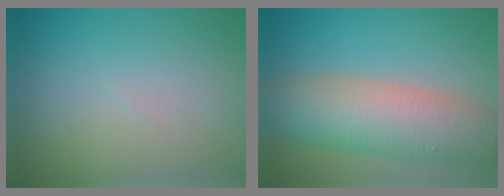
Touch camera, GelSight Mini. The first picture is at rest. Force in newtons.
{"total": 8.8, "press": 8.8, "slide": 0.4}